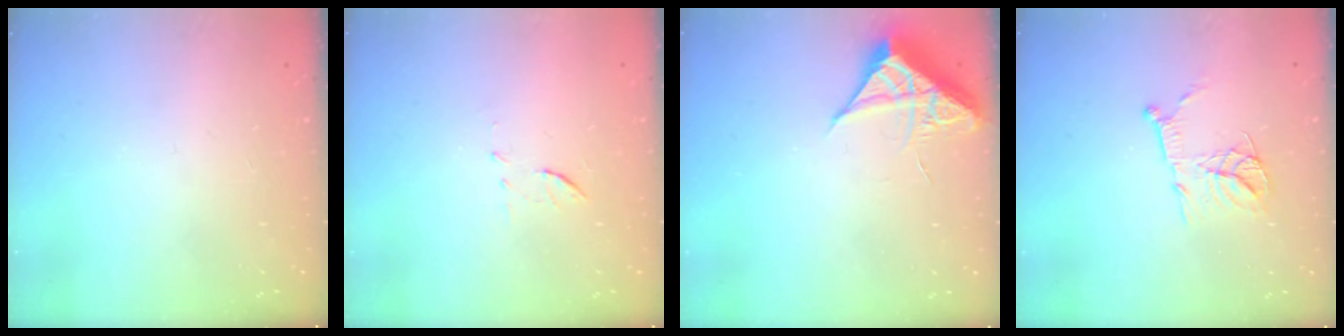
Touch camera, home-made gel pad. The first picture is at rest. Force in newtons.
{"total": 6.2, "press": 6.0, "slide": 1.8}
{"total": 6.4, "press": 6.4, "slide": 0.4}
{"total": 13.9, "press": 13.9, "slide": 1.2}